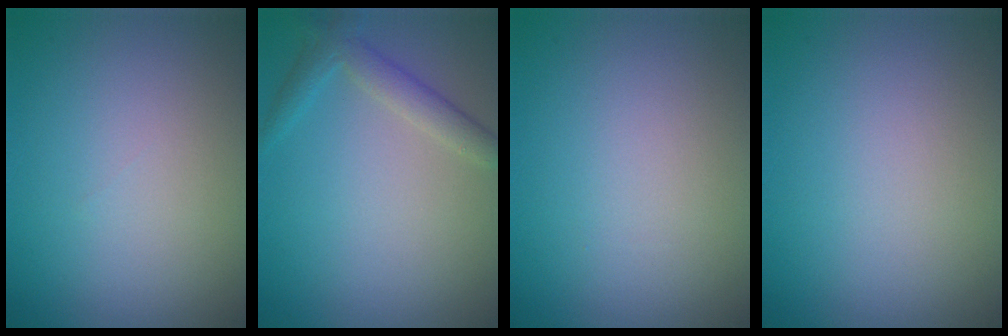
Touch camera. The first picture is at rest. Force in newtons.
{"total": 2.3, "press": 2.3, "slide": 0.1}
{"total": 0.0}
{"total": 0.0}